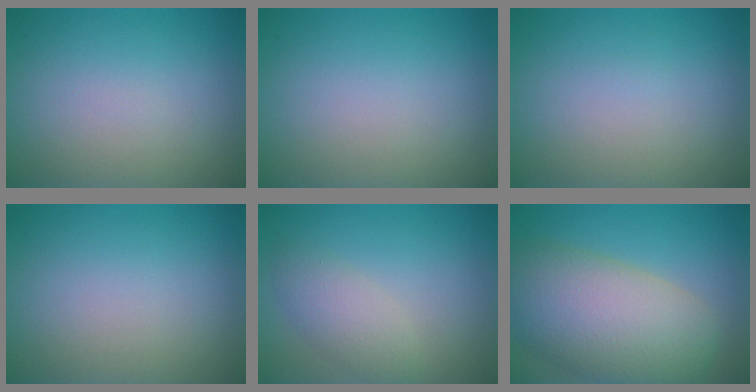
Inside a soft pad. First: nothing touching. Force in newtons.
{"total": 0.0}
{"total": 0.0}
{"total": 0.0}
{"total": 2.8, "press": 2.8, "slide": 0.1}
{"total": 11.1, "press": 11.0, "slide": 0.4}